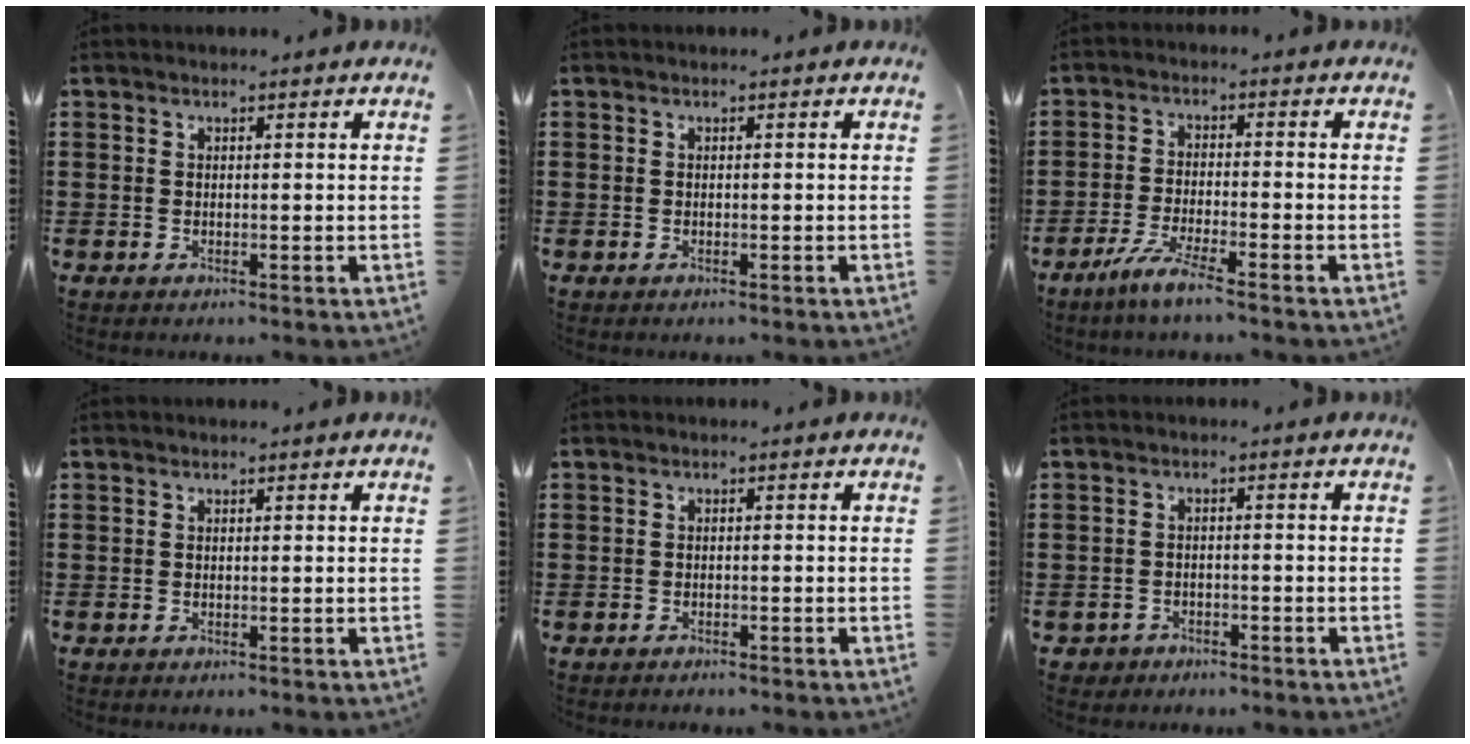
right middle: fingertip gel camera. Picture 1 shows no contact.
{"total": 0.6, "force": [-0.3, 0.5, 0.0], "torque": [0.000, 0.004, -0.007]}
{"total": 5.0, "force": [-3.9, 0.0, 3.2], "torque": [-0.072, -0.012, -0.073]}
{"total": 0.0}
{"total": 1.2, "force": [-1.0, 0.5, 0.0], "torque": [-0.001, 0.004, -0.024]}
{"total": 2.1, "force": [-1.8, 1.0, -0.1], "torque": [-0.006, 0.000, -0.042]}